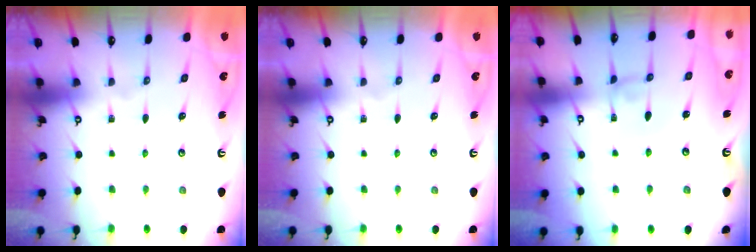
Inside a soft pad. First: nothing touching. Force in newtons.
{"total": 0.0}
{"total": 0.0}